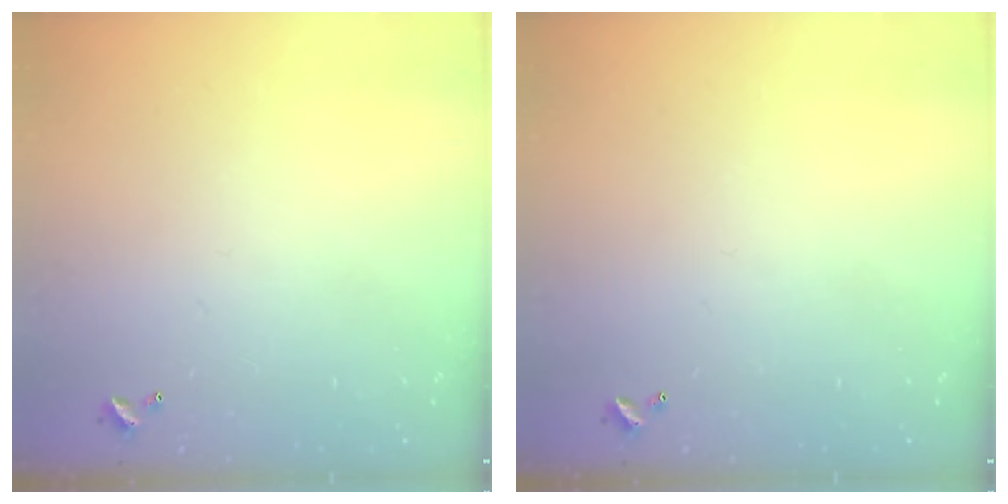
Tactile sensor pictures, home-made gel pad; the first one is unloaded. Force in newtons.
{"total": 0.0}